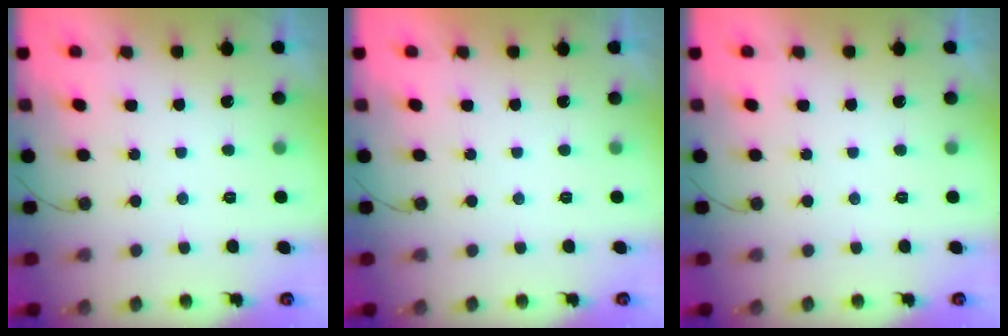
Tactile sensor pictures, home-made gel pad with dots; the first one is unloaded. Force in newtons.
{"total": 1.8, "press": 1.8, "slide": 0.0}
{"total": 0.0}